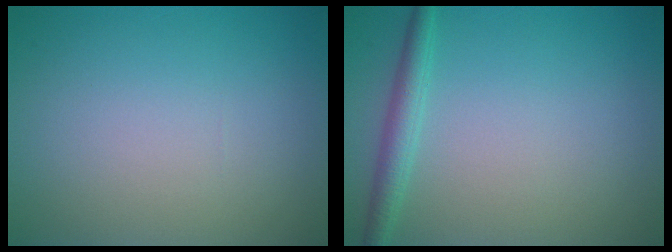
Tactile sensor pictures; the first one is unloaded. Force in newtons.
{"total": 2.2, "press": 2.2, "slide": 0.1}